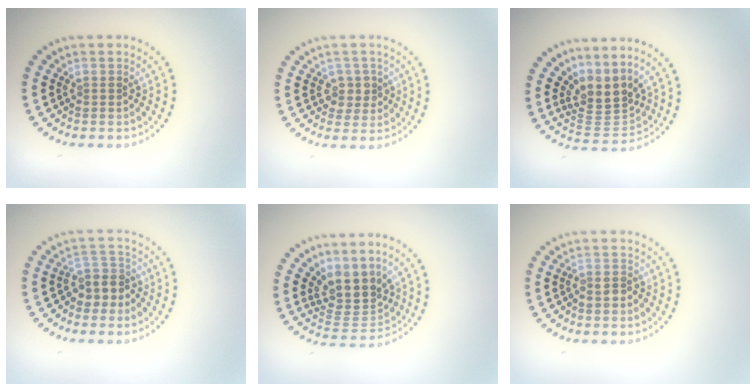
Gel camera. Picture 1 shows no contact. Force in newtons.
{"total": 1.8, "press": 1.7, "slide": 0.5}
{"total": 3.6, "press": 2.6, "slide": 2.5}
{"total": 3.0, "press": 2.5, "slide": 1.7}
{"total": 3.9, "press": 3.1, "slide": 2.4}
{"total": 1.2, "press": 1.0, "slide": 0.6}